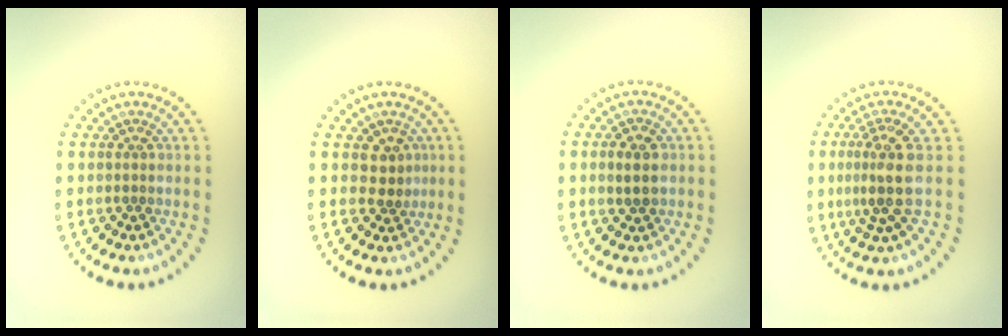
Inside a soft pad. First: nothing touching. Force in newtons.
{"total": 2.0, "press": 1.7, "slide": 1.1}
{"total": 1.5, "press": 1.5, "slide": 0.1}
{"total": 3.3, "press": 2.5, "slide": 2.1}